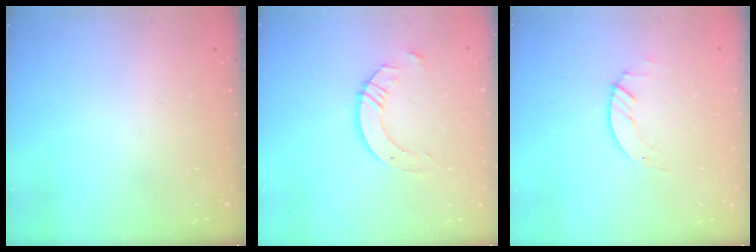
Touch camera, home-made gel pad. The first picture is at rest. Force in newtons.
{"total": 8.0, "press": 7.9, "slide": 0.7}
{"total": 1.3, "press": 1.3, "slide": 0.2}